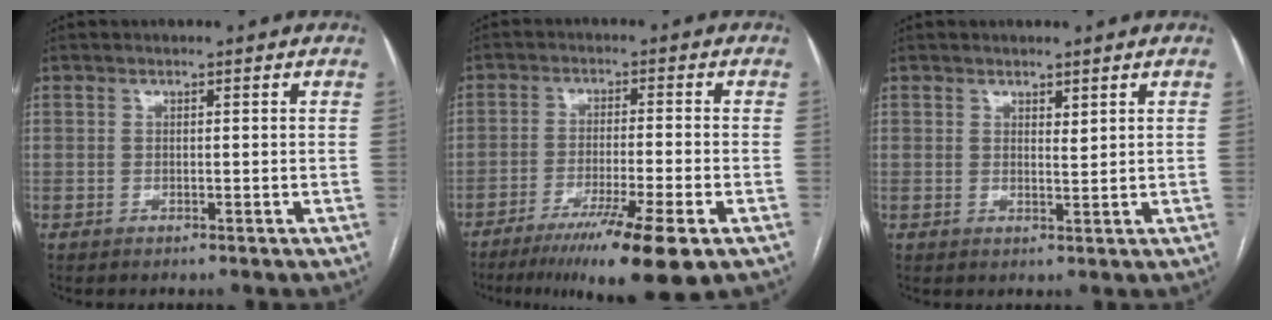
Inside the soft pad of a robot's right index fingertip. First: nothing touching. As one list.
[{"total": 12.9, "force": [-8.2, -0.1, 10.0], "torque": [-0.151, -0.033, -0.132]}, {"total": 1.3, "force": [0.9, 0.4, 0.8], "torque": [-0.012, -0.007, 0.018]}]